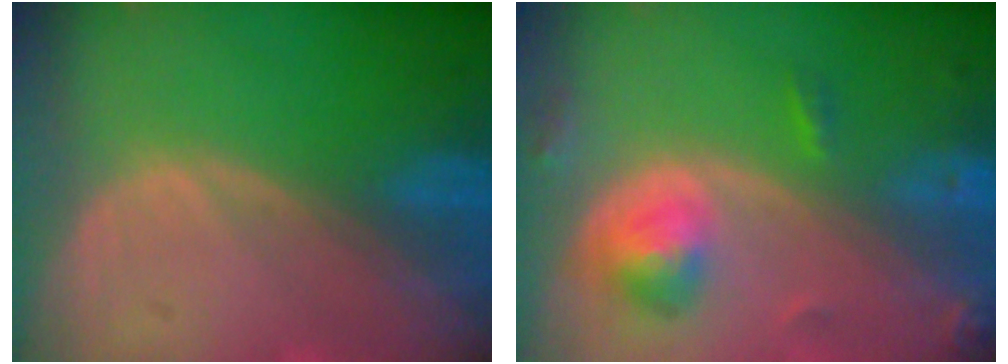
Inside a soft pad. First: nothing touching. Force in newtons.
{"total": 5.2, "press": 4.9, "slide": 1.8}